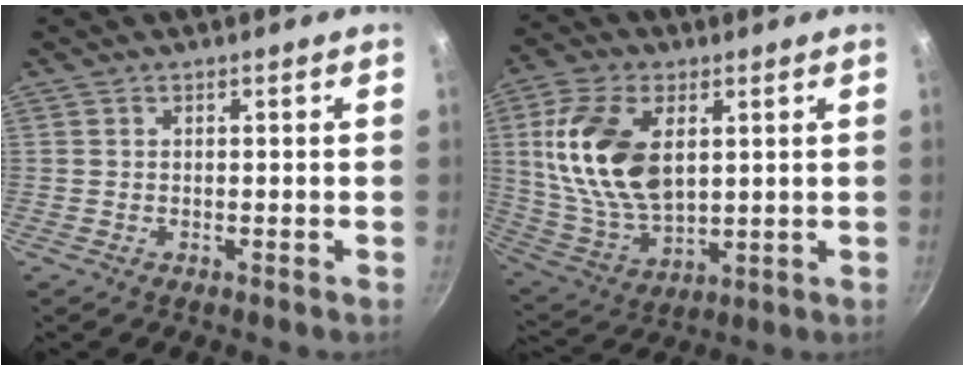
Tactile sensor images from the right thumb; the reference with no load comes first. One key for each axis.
{"total": 17.9, "fx": 4.0, "fy": 10.5, "fz": 13.9, "tx": -0.254, "ty": -0.014, "tz": 0.089}